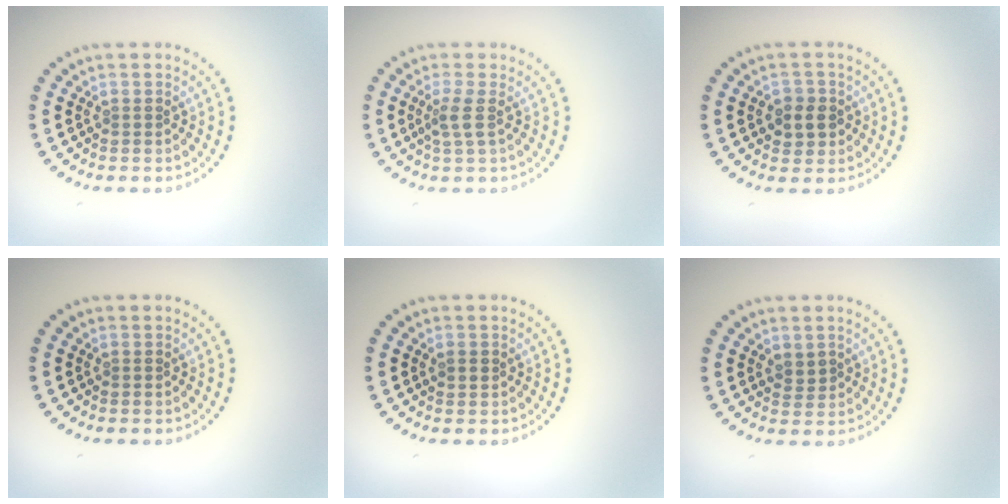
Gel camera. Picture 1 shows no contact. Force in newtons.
{"total": 1.8, "press": 1.4, "slide": 1.1}
{"total": 2.4, "press": 2.3, "slide": 0.6}
{"total": 0.0}
{"total": 0.9, "press": 0.8, "slide": 0.3}
{"total": 0.9, "press": 0.6, "slide": 0.6}